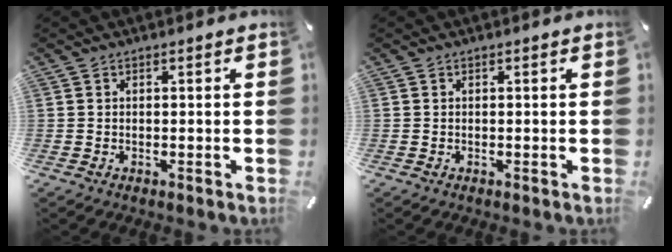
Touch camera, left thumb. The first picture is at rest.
{"total": 0.0}